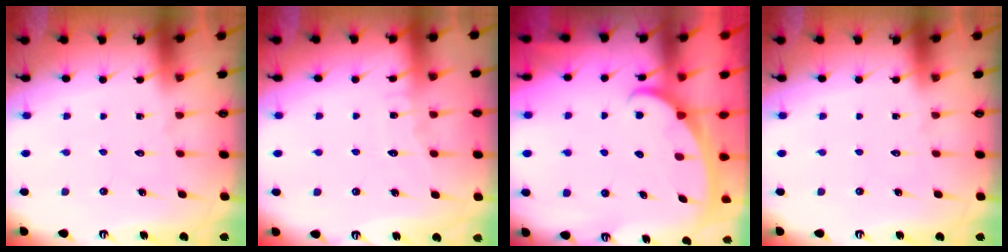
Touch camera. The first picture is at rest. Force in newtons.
{"total": 3.9, "press": 3.9, "slide": 0.4}
{"total": 2.5, "press": 2.5, "slide": 0.3}
{"total": 0.0}